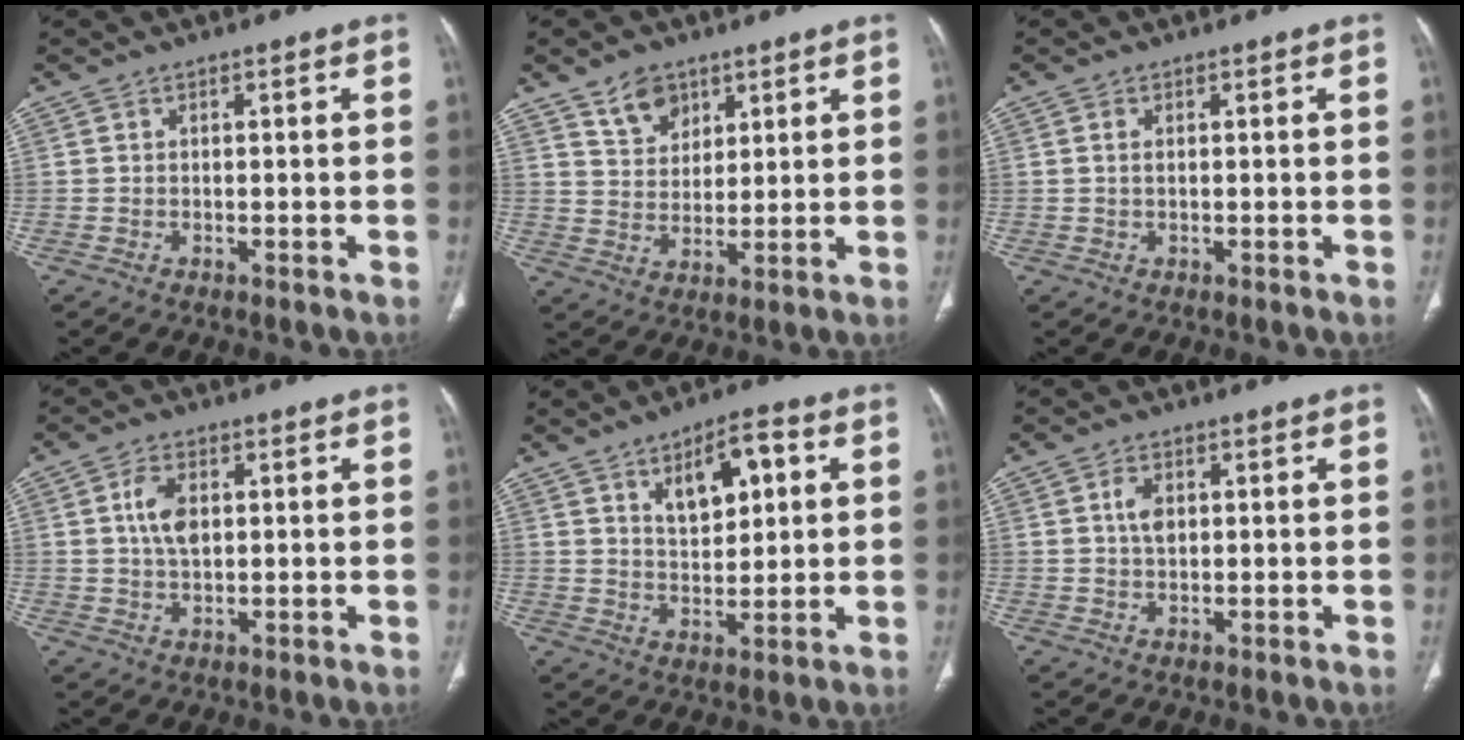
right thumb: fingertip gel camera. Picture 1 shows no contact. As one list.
[{"total": 7.0, "force": [4.5, 4.6, 2.6], "torque": [-0.021, -0.031, 0.088]}, {"total": 1.1, "force": [0.2, 0.5, 0.9], "torque": [-0.024, 0.005, 0.007]}, {"total": 5.5, "force": [1.1, 3.1, 4.3], "torque": [-0.083, 0.000, 0.020]}, {"total": 9.3, "force": [3.6, 4.5, 7.4], "torque": [-0.092, -0.010, 0.059]}, {"total": 3.2, "force": [0.7, 2.0, 2.4], "torque": [-0.043, 0.000, 0.013]}]